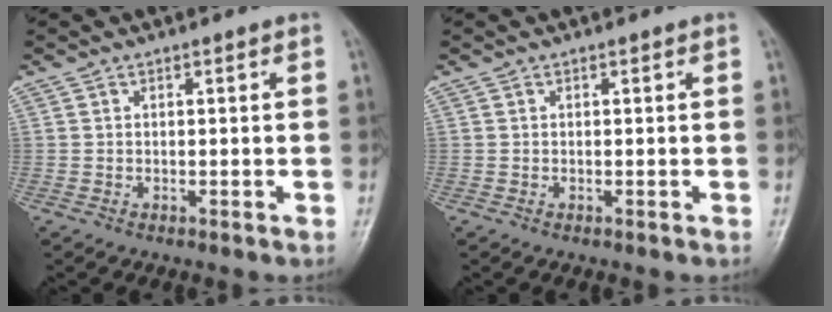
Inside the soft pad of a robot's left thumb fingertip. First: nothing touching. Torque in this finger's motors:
{"motor_torque": [-0.01, 0.01, 0.00, 0.00, 0.00]}